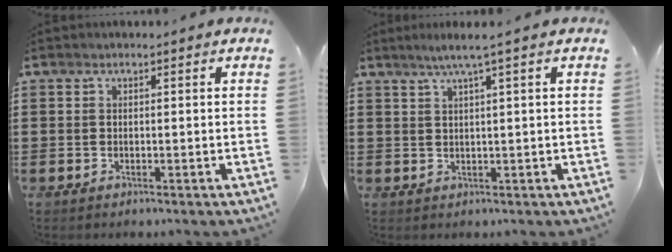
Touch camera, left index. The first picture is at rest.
{"total": 2.6, "force": [1.3, -0.4, 2.2], "torque": [-0.044, -0.003, 0.022]}